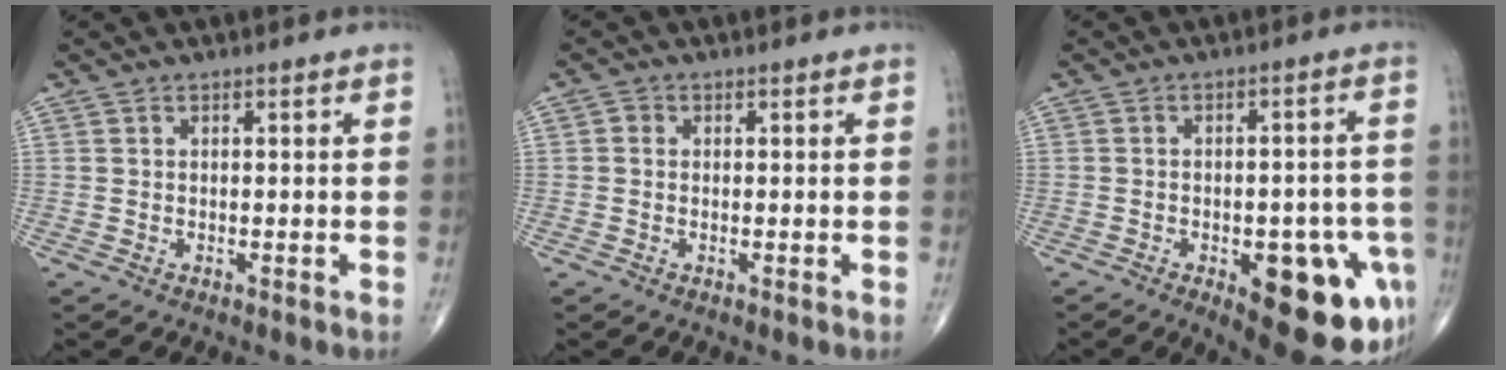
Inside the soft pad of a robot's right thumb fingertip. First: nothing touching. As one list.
[{"total": 1.0, "force": [0.0, 0.9, 0.4], "torque": [-0.003, 0.002, -0.005]}, {"total": 17.7, "force": [-7.0, 7.6, 14.4], "torque": [-0.125, 0.026, -0.071]}]